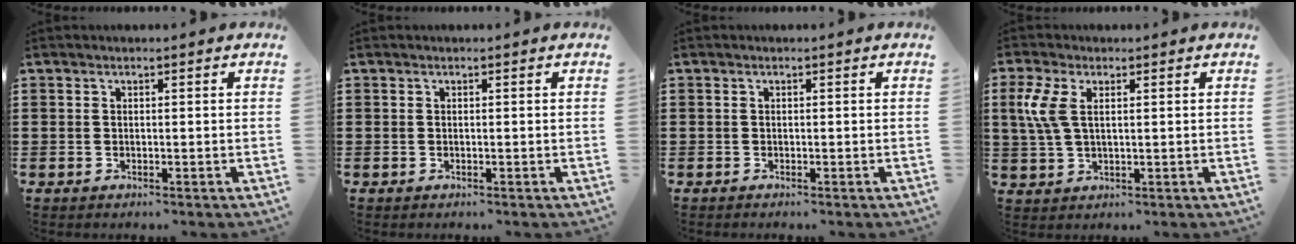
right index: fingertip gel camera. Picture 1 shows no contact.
{"total": 0.0}
{"total": 0.0}
{"total": 5.7, "force": [1.6, 2.6, 4.8], "torque": [-0.130, -0.002, 0.019]}